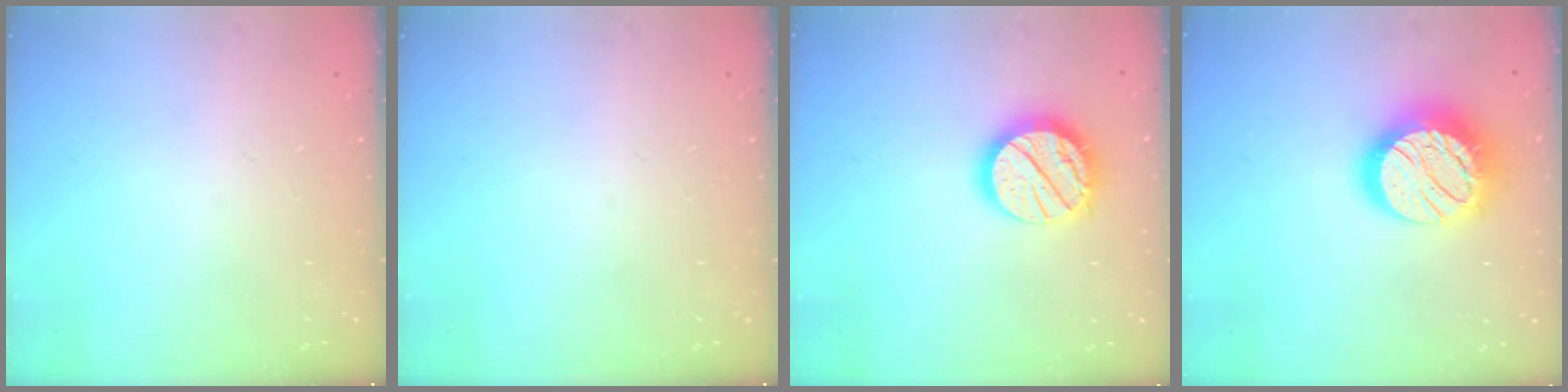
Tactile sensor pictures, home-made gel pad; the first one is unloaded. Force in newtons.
{"total": 0.0}
{"total": 17.5, "press": 17.4, "slide": 1.4}
{"total": 18.6, "press": 18.6, "slide": 1.2}